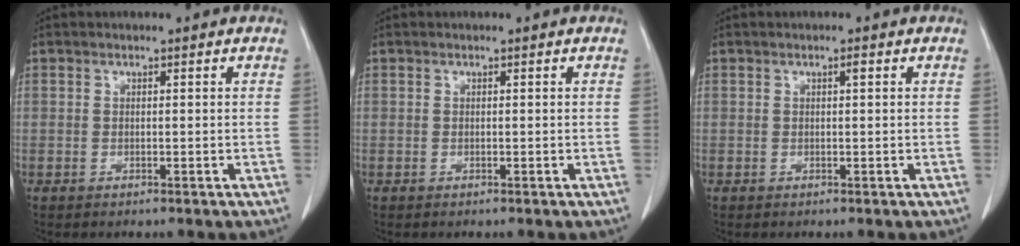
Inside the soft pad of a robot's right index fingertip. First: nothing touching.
{"total": 0.0}
{"total": 0.7, "force": [0.2, 0.1, 0.6], "torque": [-0.012, 0.001, 0.004]}